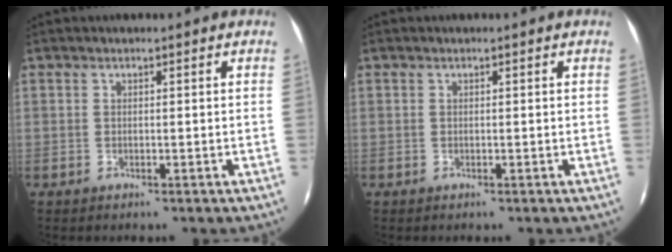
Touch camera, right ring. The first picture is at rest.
{"total": 0.0}